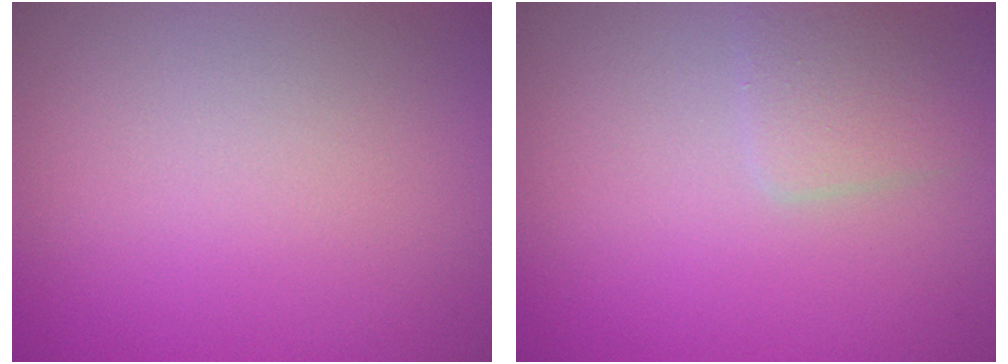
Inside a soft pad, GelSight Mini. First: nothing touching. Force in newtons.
{"total": 2.2, "press": 2.2, "slide": 0.1}